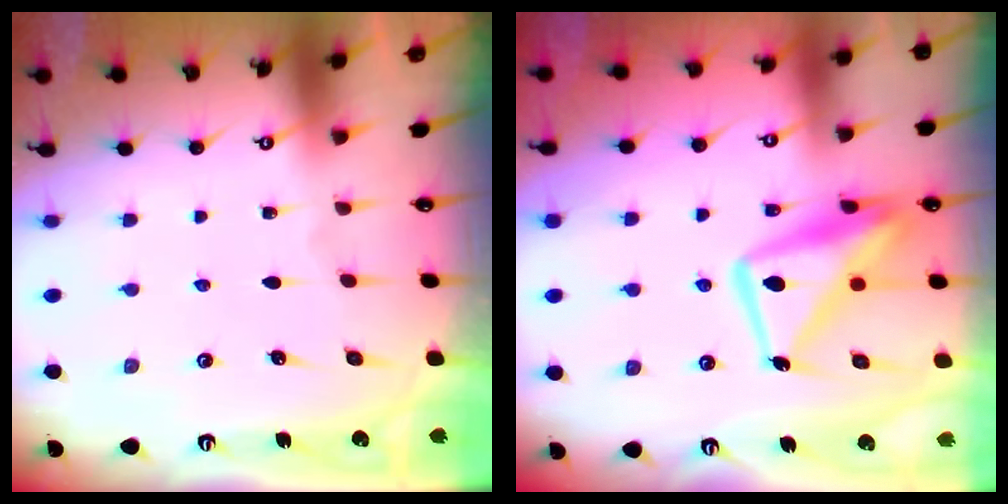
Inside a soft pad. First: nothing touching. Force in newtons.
{"total": 15.0, "press": 14.9, "slide": 1.5}